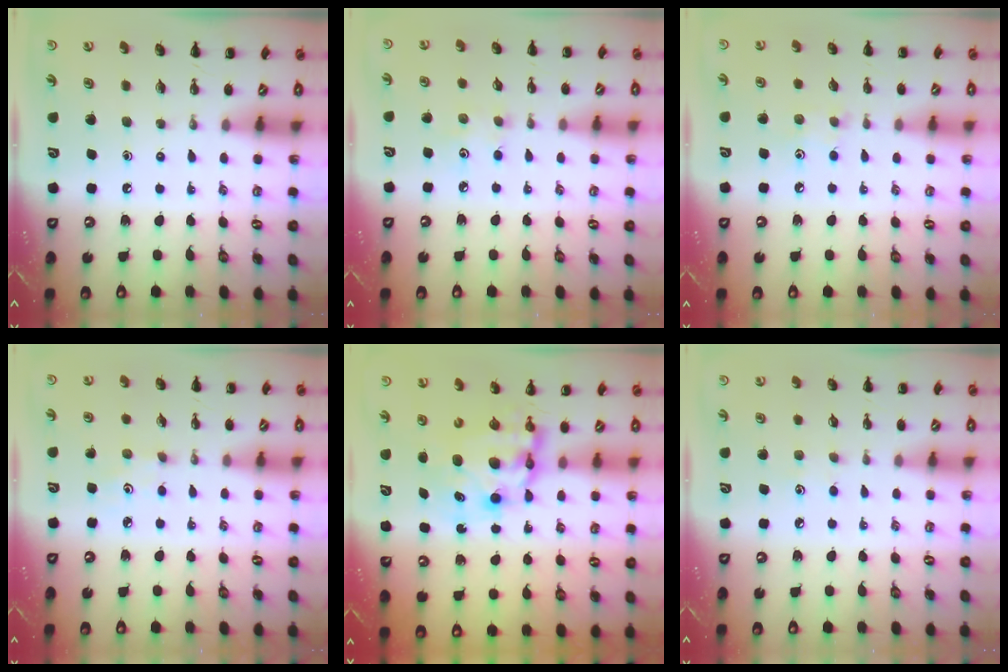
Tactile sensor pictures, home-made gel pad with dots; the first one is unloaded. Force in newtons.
{"total": 3.4, "press": 3.3, "slide": 0.9}
{"total": 5.8, "press": 5.7, "slide": 1.1}
{"total": 1.8, "press": 1.7, "slide": 0.6}
{"total": 8.1, "press": 7.9, "slide": 2.0}
{"total": 3.6, "press": 3.4, "slide": 1.0}